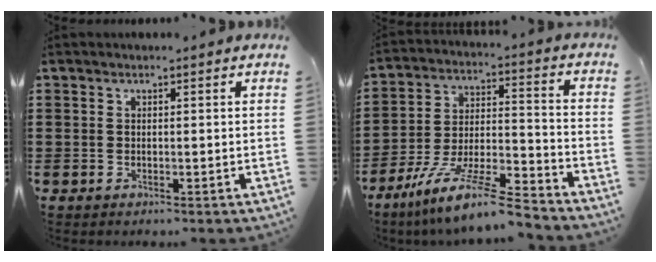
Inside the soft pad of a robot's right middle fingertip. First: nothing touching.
{"total": 12.2, "force": [-10.3, 1.0, 6.6], "torque": [-0.119, 0.019, -0.198]}